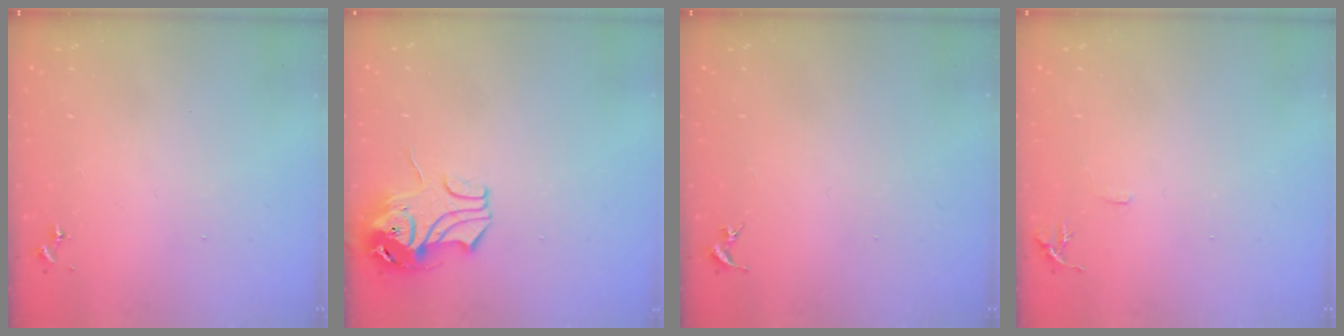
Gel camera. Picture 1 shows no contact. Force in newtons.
{"total": 9.5, "press": 9.4, "slide": 1.2}
{"total": 0.0}
{"total": 6.0, "press": 5.9, "slide": 0.7}